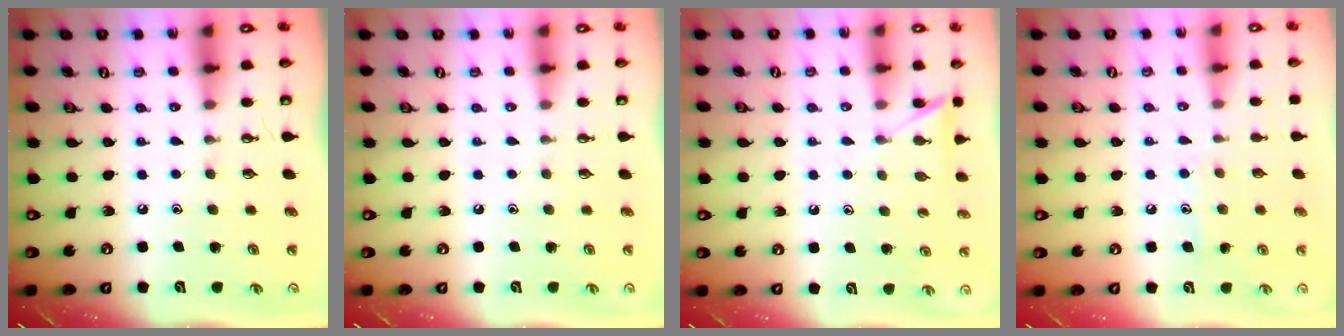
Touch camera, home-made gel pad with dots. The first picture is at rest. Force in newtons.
{"total": 0.0}
{"total": 5.4, "press": 5.3, "slide": 0.6}
{"total": 5.9, "press": 5.9, "slide": 0.5}